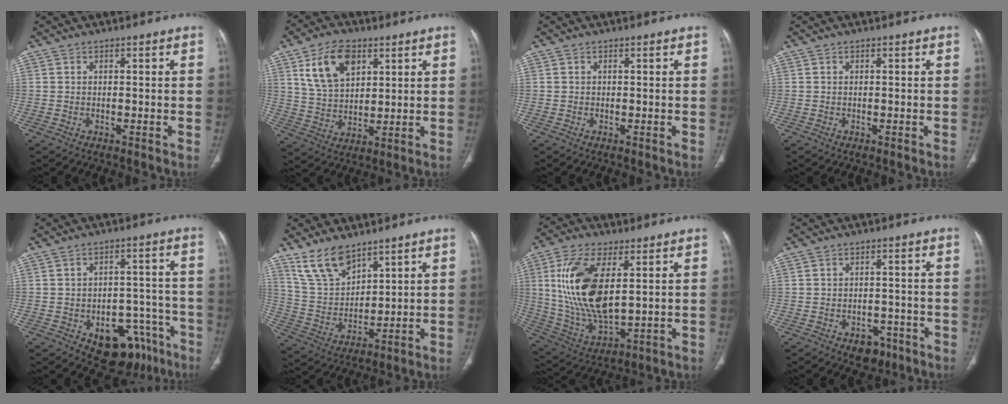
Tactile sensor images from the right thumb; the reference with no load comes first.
{"total": 12.1, "force": [5.5, 7.4, 7.8], "torque": [-0.120, -0.016, 0.109]}
{"total": 0.0}
{"total": 0.0}
{"total": 14.5, "force": [-7.8, 8.9, 8.4], "torque": [-0.061, 0.055, -0.098]}
{"total": 10.3, "force": [7.8, 4.7, 4.8], "torque": [-0.079, -0.038, 0.171]}
{"total": 18.4, "force": [3.9, 8.7, 15.8], "torque": [-0.318, -0.019, 0.084]}
{"total": 4.9, "force": [-2.7, 3.4, 2.2], "torque": [-0.007, 0.016, -0.029]}